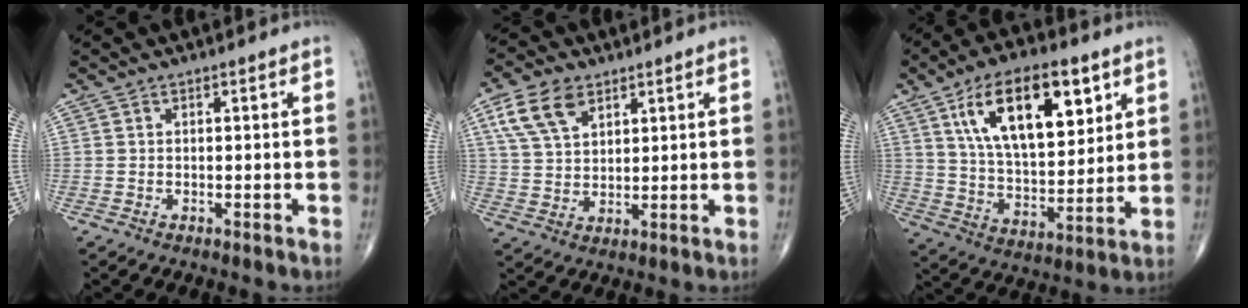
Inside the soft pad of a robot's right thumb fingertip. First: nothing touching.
{"total": 9.2, "force": [4.8, 5.4, 5.8], "torque": [-0.102, -0.010, 0.097]}
{"total": 19.8, "force": [8.7, 9.1, 15.3], "torque": [-0.224, -0.033, 0.156]}